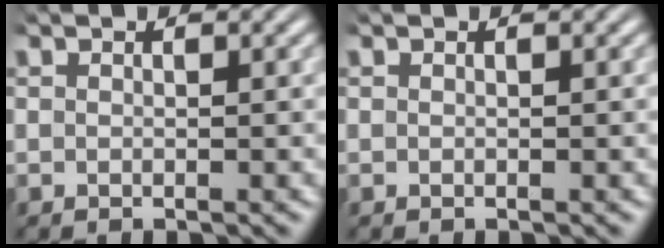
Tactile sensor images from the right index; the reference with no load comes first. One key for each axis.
{"total": 0.0}